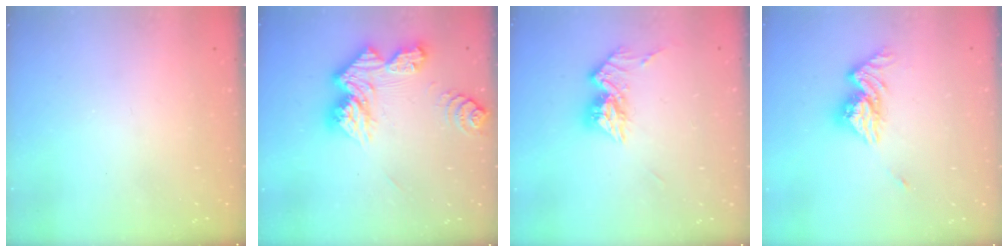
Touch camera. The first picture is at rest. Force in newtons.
{"total": 15.8, "press": 15.7, "slide": 1.3}
{"total": 11.6, "press": 11.6, "slide": 0.8}
{"total": 12.5, "press": 12.5, "slide": 1.3}